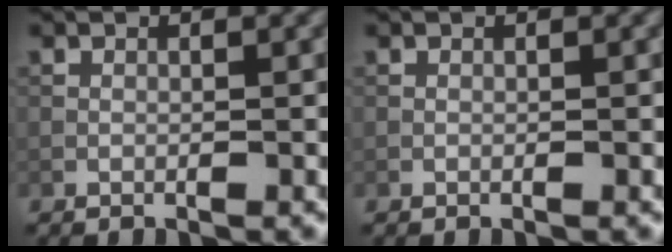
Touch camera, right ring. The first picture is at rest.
{"total": 0.0}